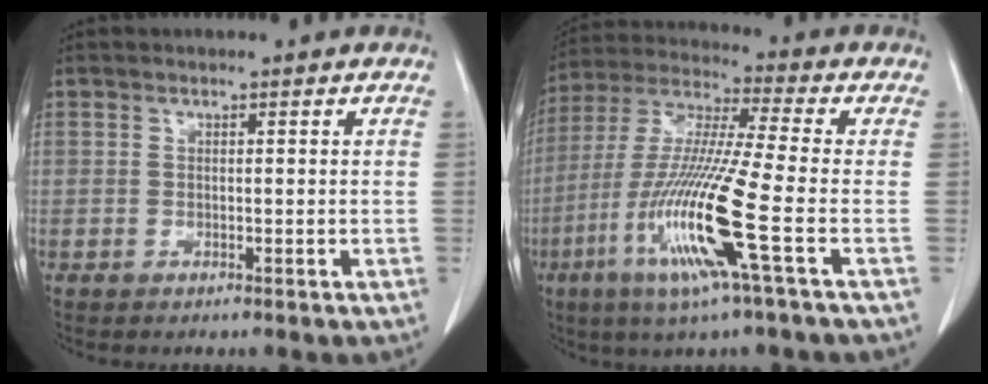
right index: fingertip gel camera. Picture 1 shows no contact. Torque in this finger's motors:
{"motor_torque": [2.14, 0.00, 1.05, 0.21]}